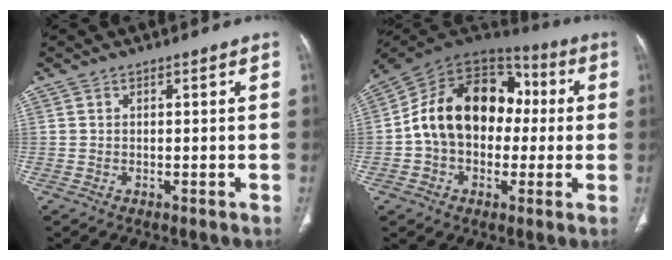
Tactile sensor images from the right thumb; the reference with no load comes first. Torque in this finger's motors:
{"motor_torque": [2.48, 2.53, 0.90, -0.64, 0.29]}